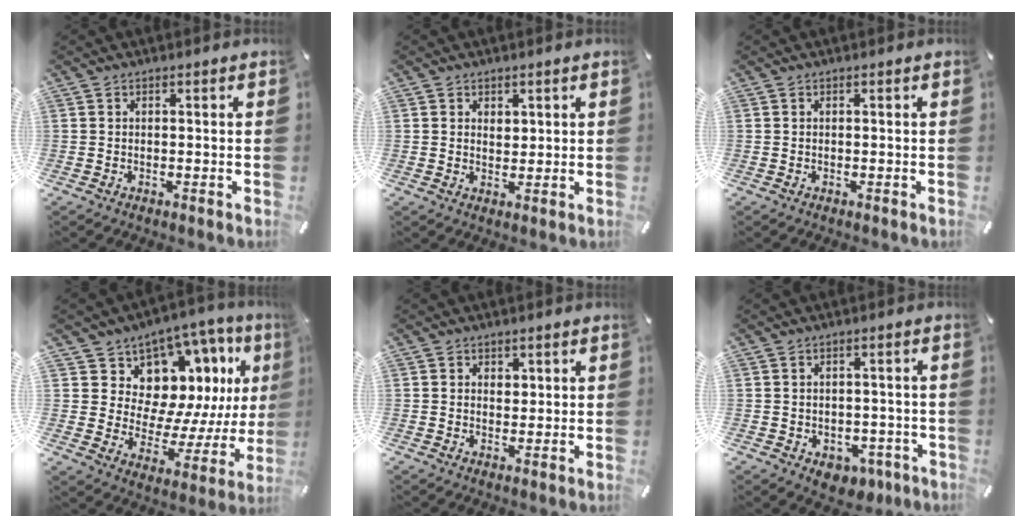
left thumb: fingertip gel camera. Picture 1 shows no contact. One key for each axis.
{"total": 2.2, "fx": 1.2, "fy": 1.8, "fz": 0.3, "tx": 0.010, "ty": -0.002, "tz": 0.017}
{"total": 0.0}
{"total": 12.3, "fx": 7.2, "fy": 9.4, "fz": 3.2, "tx": -0.045, "ty": -0.094, "tz": 0.141}
{"total": 2.1, "fx": 0.8, "fy": 1.9, "fz": 0.4, "tx": 0.006, "ty": -0.002, "tz": 0.009}
{"total": 4.9, "fx": -1.8, "fy": 3.9, "fz": 2.2, "tx": -0.027, "ty": 0.012, "tz": -0.028}